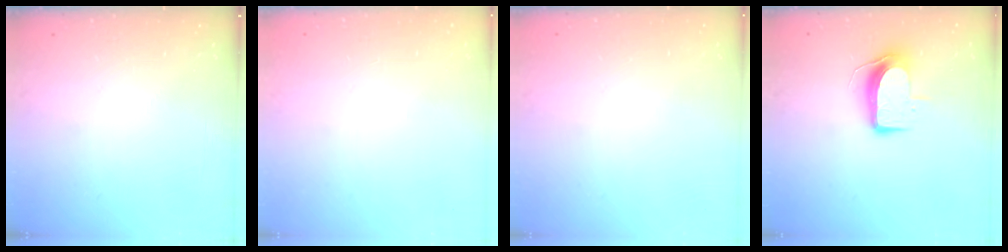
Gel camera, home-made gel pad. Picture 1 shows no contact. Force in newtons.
{"total": 0.0}
{"total": 0.0}
{"total": 9.0, "press": 9.0, "slide": 0.8}